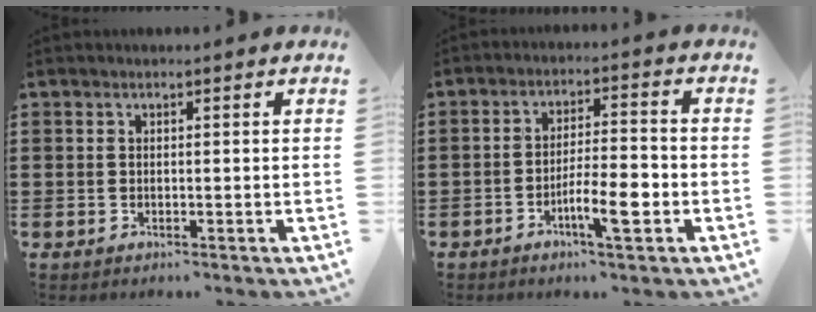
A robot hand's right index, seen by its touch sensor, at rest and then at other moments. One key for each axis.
{"total": 6.6, "fx": -2.9, "fy": 1.3, "fz": 5.9, "tx": -0.100, "ty": -0.003, "tz": -0.051}